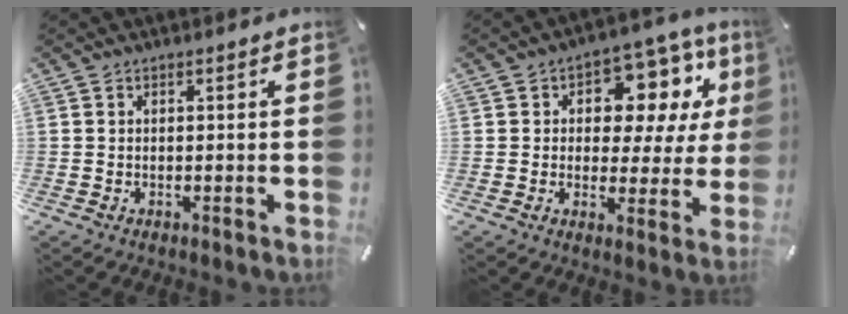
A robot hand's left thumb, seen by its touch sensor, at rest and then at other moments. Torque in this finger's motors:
{"motor_torque": [2.18, 2.32, 0.78, -1.02, 0.33]}